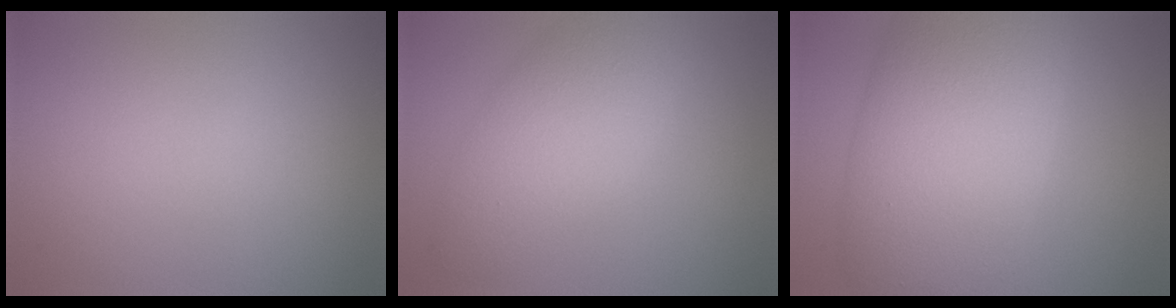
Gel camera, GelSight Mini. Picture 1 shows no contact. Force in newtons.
{"total": 5.4, "press": 5.4, "slide": 0.3}
{"total": 11.8, "press": 11.8, "slide": 0.5}